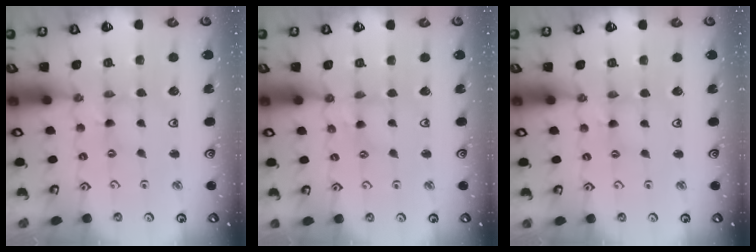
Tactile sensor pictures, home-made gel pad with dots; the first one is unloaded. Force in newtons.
{"total": 2.7, "press": 2.7, "slide": 0.3}
{"total": 2.2, "press": 2.2, "slide": 0.3}